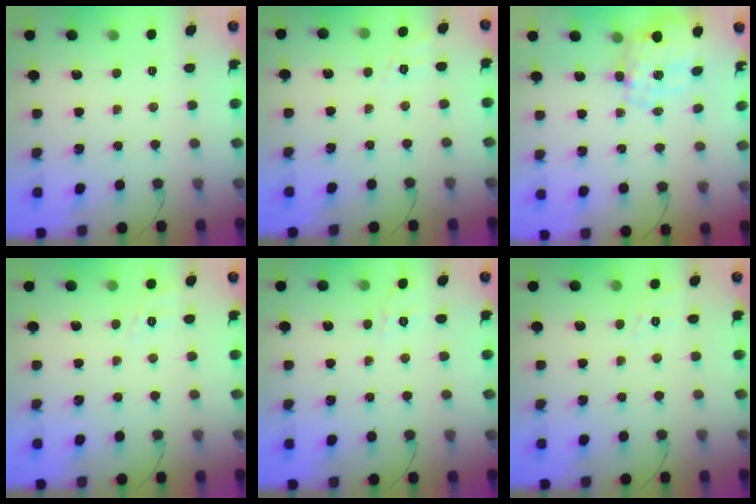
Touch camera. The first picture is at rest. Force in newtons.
{"total": 3.6, "press": 3.1, "slide": 1.8}
{"total": 2.5, "press": 2.4, "slide": 0.8}
{"total": 3.0, "press": 2.4, "slide": 1.7}
{"total": 1.7, "press": 0.0, "slide": 1.7}
{"total": 2.3, "press": 1.3, "slide": 1.9}